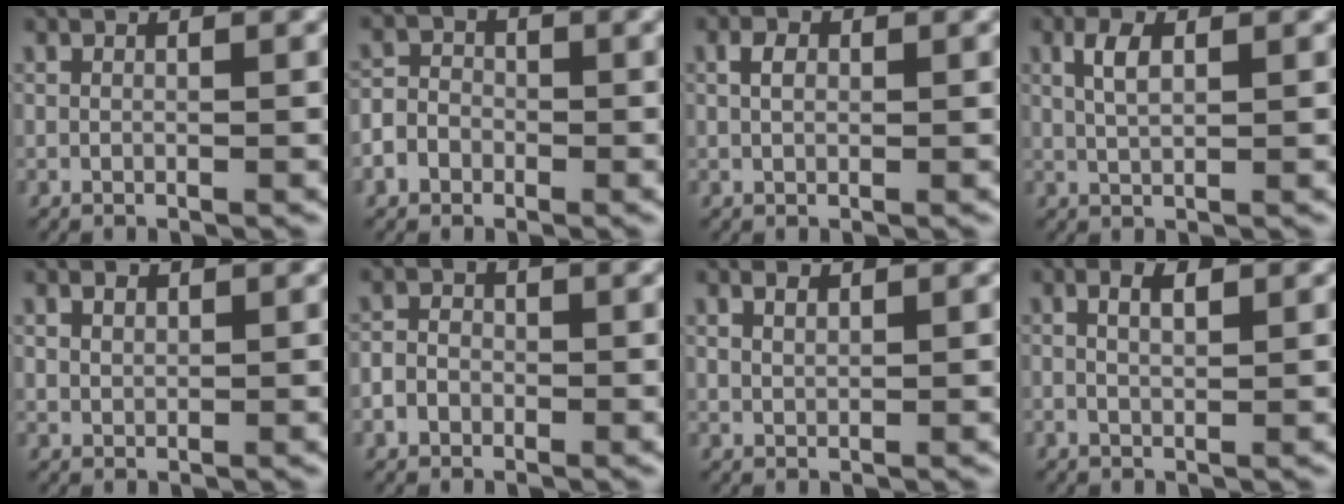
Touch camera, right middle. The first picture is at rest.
{"total": 3.7, "force": [-1.3, 3.1, 1.3], "torque": [-0.018, -0.001, -0.030]}
{"total": 1.2, "force": [0.4, 0.7, 1.0], "torque": [-0.016, 0.000, 0.009]}
{"total": 2.4, "force": [1.0, 0.6, 2.1], "torque": [-0.036, 0.000, 0.020]}
{"total": 1.1, "force": [0.7, 0.6, 0.6], "torque": [-0.011, -0.003, 0.019]}
{"total": 2.7, "force": [-1.0, 2.3, 0.9], "torque": [-0.012, 0.000, -0.022]}
{"total": 1.0, "force": [0.8, 0.2, 0.6], "torque": [-0.010, -0.003, 0.021]}
{"total": 1.9, "force": [0.3, 0.6, 1.8], "torque": [-0.025, -0.001, 0.005]}